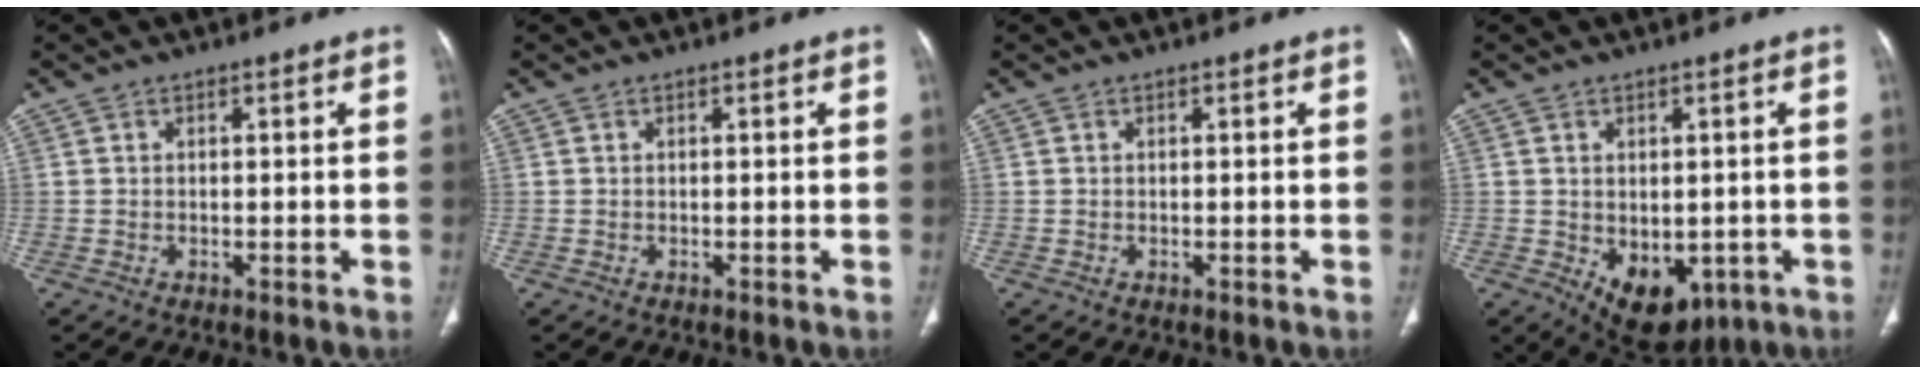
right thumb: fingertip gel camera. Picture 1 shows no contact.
{"total": 0.0}
{"total": 0.0}
{"total": 10.7, "force": [-3.2, 6.9, 7.5], "torque": [-0.082, -0.004, -0.024]}